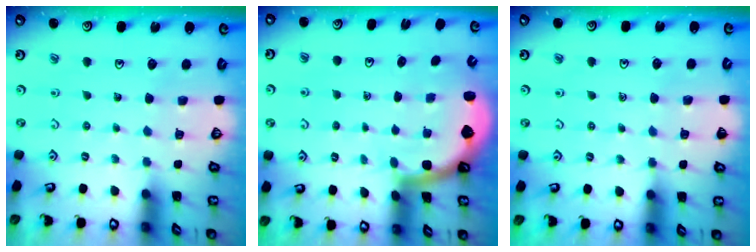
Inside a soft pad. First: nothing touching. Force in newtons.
{"total": 1.8, "press": 1.8, "slide": 0.3}
{"total": 3.6, "press": 3.6, "slide": 0.5}